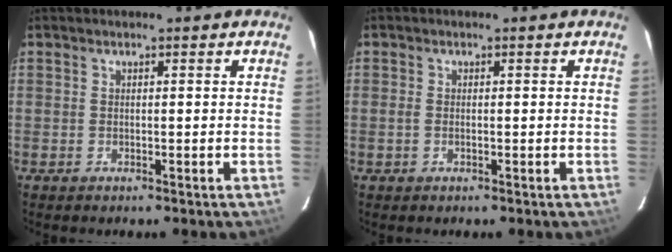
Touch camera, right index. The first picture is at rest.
{"total": 1.0, "force": [-0.3, 0.6, 0.8], "torque": [-0.018, 0.000, -0.008]}